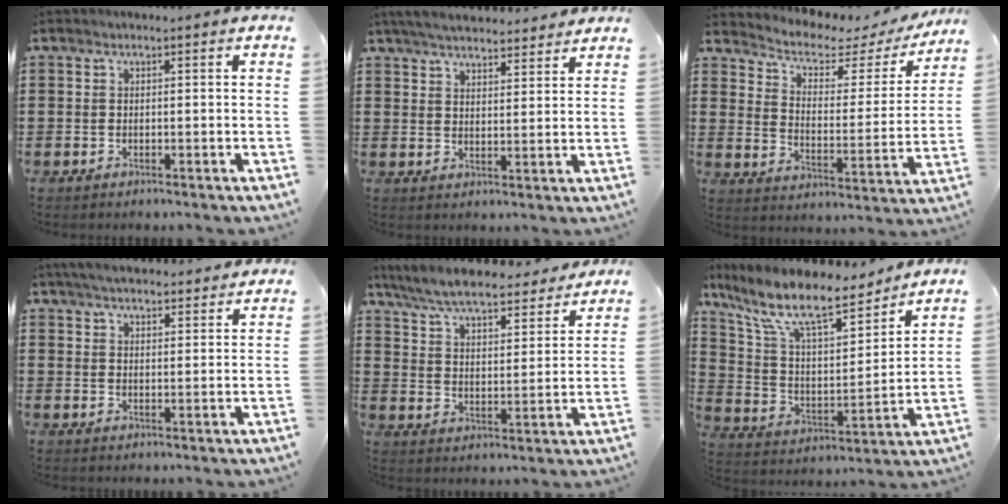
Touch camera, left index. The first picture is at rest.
{"total": 4.8, "force": [4.6, 0.8, 1.3], "torque": [-0.039, -0.012, 0.085]}
{"total": 4.1, "force": [3.2, 1.9, 1.8], "torque": [-0.056, -0.021, 0.046]}
{"total": 4.6, "force": [4.4, 0.5, 1.1], "torque": [-0.035, -0.012, 0.082]}
{"total": 7.7, "force": [7.2, 0.7, 2.8], "torque": [-0.084, -0.042, 0.127]}
{"total": 12.3, "force": [9.8, 2.7, 7.0], "torque": [-0.174, -0.054, 0.169]}